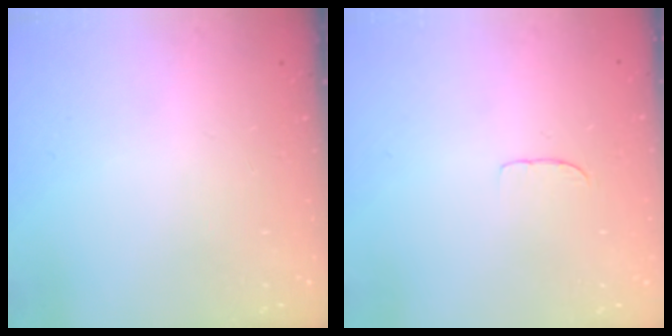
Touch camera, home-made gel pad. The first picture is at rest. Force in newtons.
{"total": 3.2, "press": 3.2, "slide": 0.3}